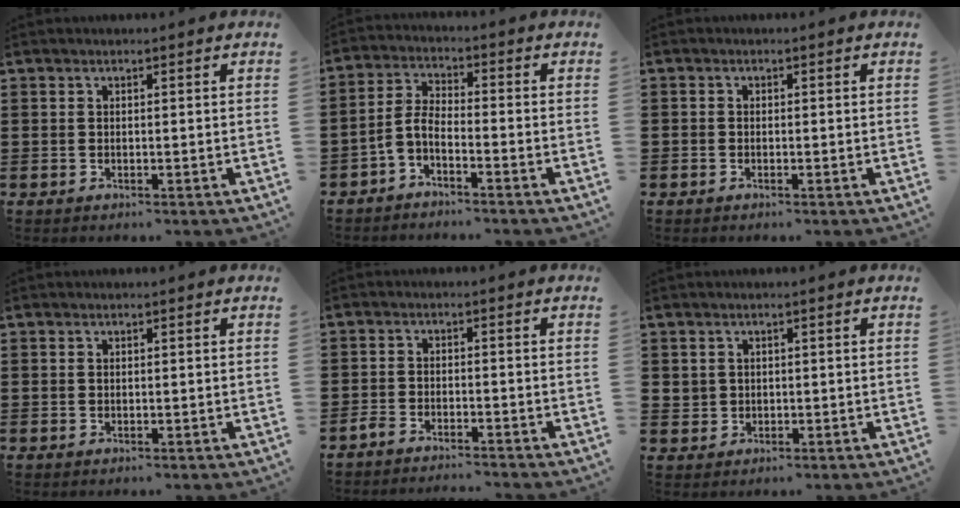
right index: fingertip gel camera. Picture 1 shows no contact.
{"total": 3.6, "force": [-2.9, 0.9, 2.0], "torque": [-0.054, 0.001, -0.064]}
{"total": 0.6, "force": [-0.5, 0.3, 0.1], "torque": [-0.003, 0.001, -0.011]}
{"total": 0.0}
{"total": 2.8, "force": [-2.8, 0.0, -0.2], "torque": [-0.003, 0.002, -0.060]}
{"total": 1.5, "force": [0.3, 1.4, 0.1], "torque": [-0.010, 0.007, 0.005]}